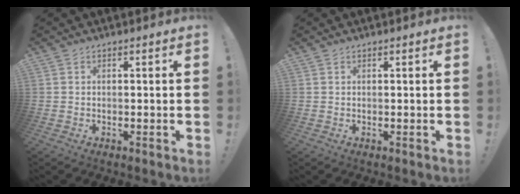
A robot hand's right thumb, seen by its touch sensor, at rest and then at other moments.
{"total": 0.0}